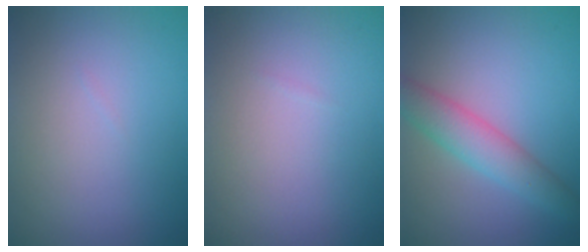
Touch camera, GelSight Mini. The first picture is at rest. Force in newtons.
{"total": 0.0}
{"total": 4.0, "press": 4.0, "slide": 0.1}